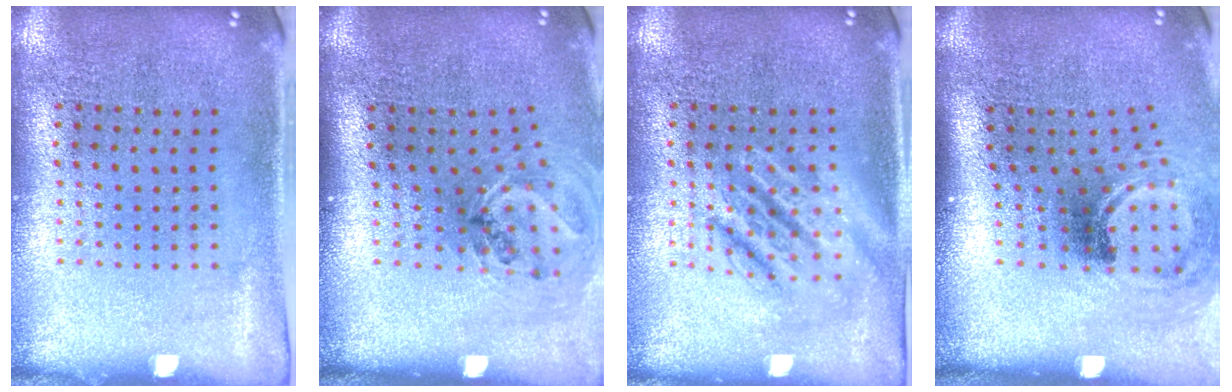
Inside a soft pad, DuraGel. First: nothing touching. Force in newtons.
{"total": 1.2, "press": 1.0, "slide": 0.6}
{"total": 1.9, "press": 1.9, "slide": 0.3}
{"total": 2.0, "press": 1.3, "slide": 1.5}